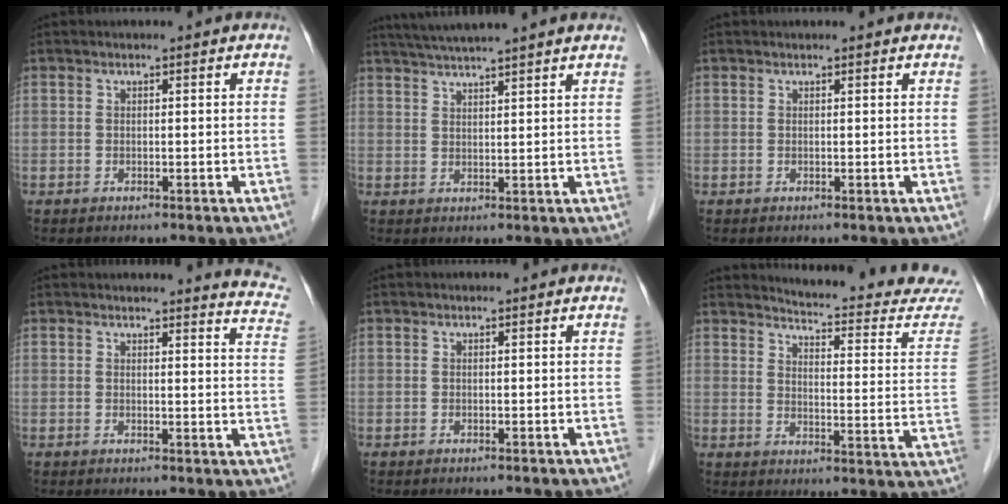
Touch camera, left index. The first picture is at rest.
{"total": 9.4, "force": [8.1, -0.8, 4.7], "torque": [-0.081, 0.028, 0.112]}
{"total": 1.1, "force": [1.0, 0.1, 0.2], "torque": [-0.011, 0.003, 0.006]}
{"total": 7.8, "force": [7.7, 0.4, 1.3], "torque": [0.005, -0.068, 0.049]}
{"total": 0.0}
{"total": 17.8, "force": [17.4, 0.2, 3.5], "torque": [-0.043, -0.123, 0.186]}